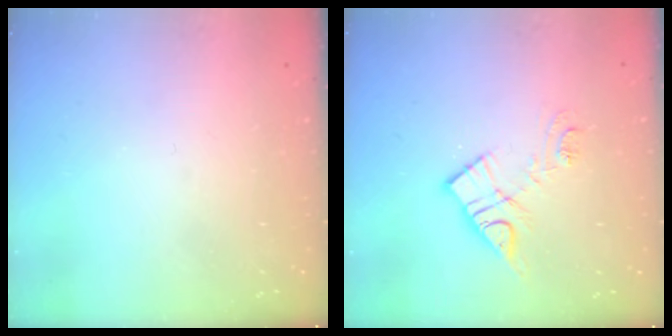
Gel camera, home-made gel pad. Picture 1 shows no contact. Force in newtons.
{"total": 10.8, "press": 10.8, "slide": 0.7}